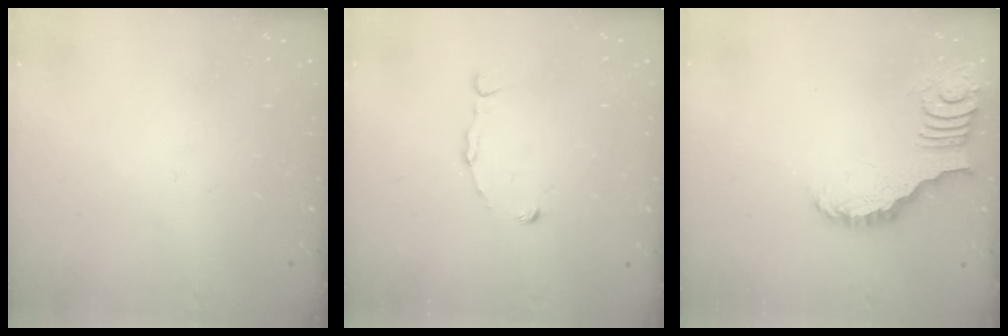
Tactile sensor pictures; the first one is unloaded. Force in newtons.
{"total": 2.8, "press": 2.8, "slide": 0.2}
{"total": 3.4, "press": 3.3, "slide": 0.6}